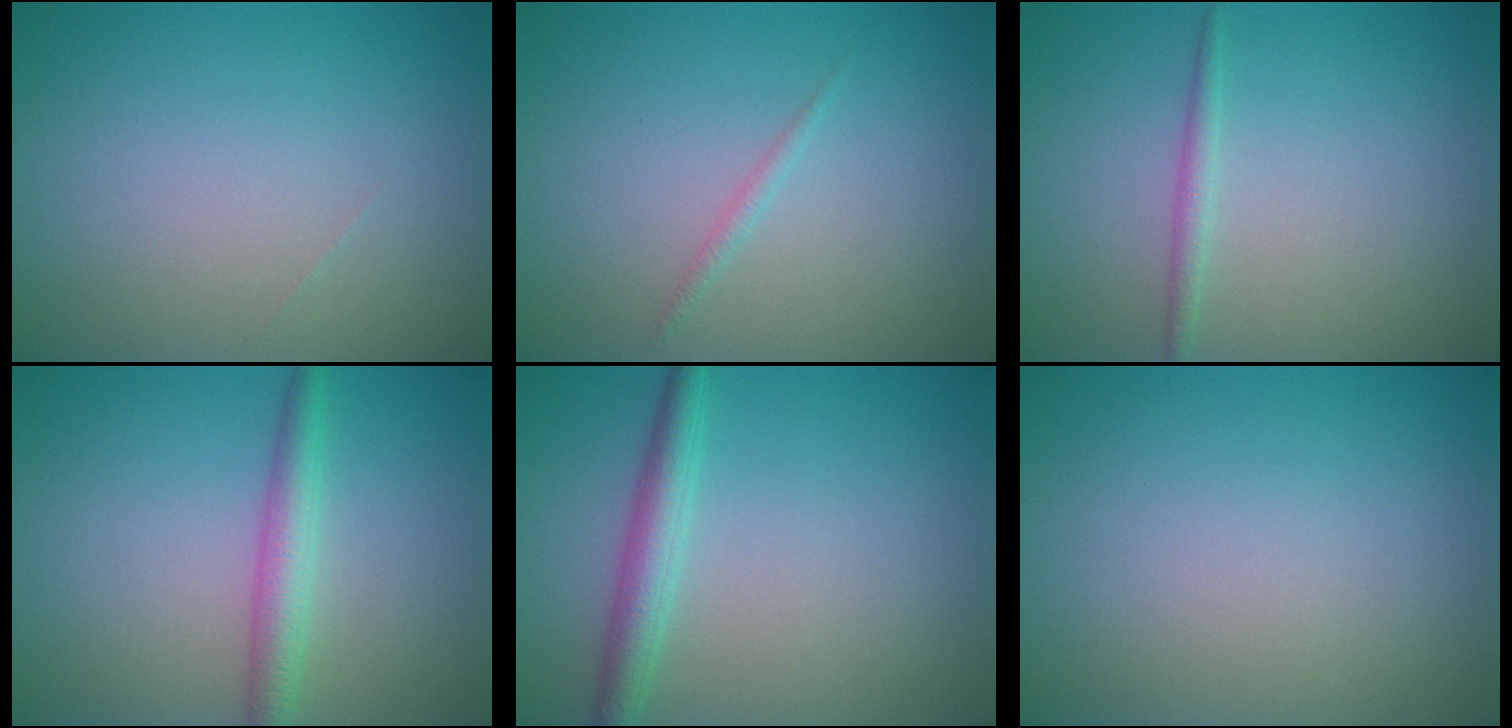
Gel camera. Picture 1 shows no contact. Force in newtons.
{"total": 0.7, "press": 0.7, "slide": 0.1}
{"total": 1.2, "press": 1.2, "slide": 0.1}
{"total": 2.9, "press": 2.9, "slide": 0.1}
{"total": 3.0, "press": 3.0, "slide": 0.1}
{"total": 0.0}